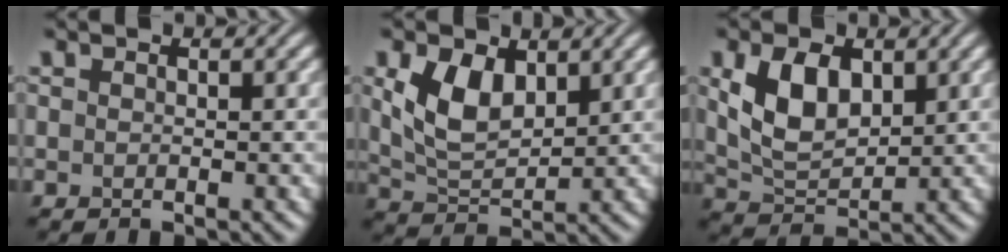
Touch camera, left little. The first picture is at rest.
{"total": 5.2, "force": [1.9, 3.0, 3.8], "torque": [-0.089, -0.003, 0.040]}
{"total": 5.6, "force": [1.7, 3.3, 4.2], "torque": [-0.092, -0.001, 0.035]}